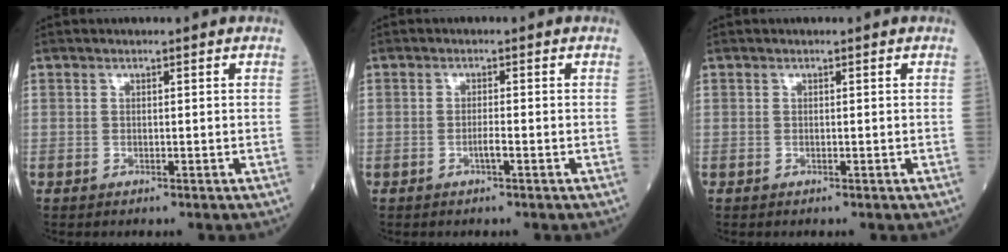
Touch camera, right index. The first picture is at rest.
{"total": 1.5, "force": [-0.6, -0.1, 1.3], "torque": [-0.026, 0.000, -0.013]}
{"total": 0.0}